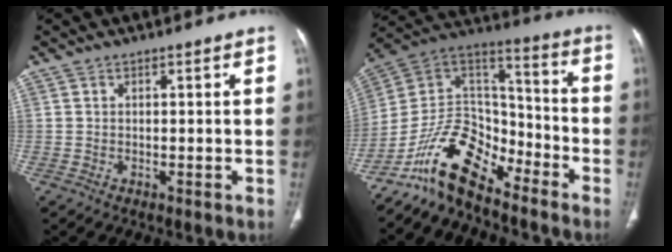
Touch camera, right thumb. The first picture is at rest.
{"total": 15.9, "force": [-11.6, 7.6, 7.7], "torque": [-0.114, 0.103, -0.221]}